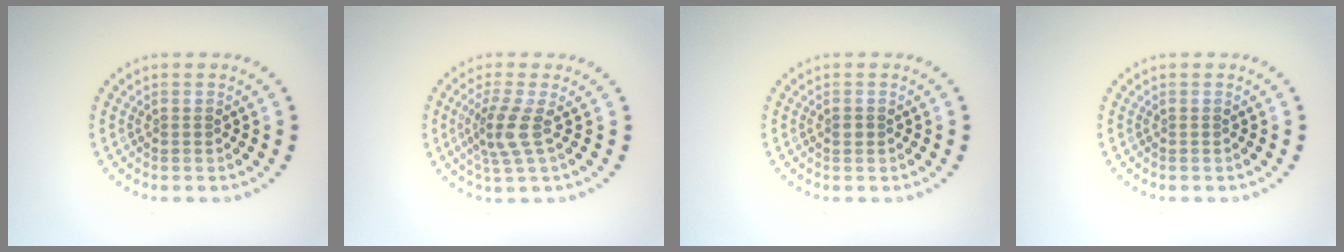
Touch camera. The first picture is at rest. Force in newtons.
{"total": 2.9, "press": 2.2, "slide": 1.9}
{"total": 0.8, "press": 0.8, "slide": 0.1}
{"total": 0.0}